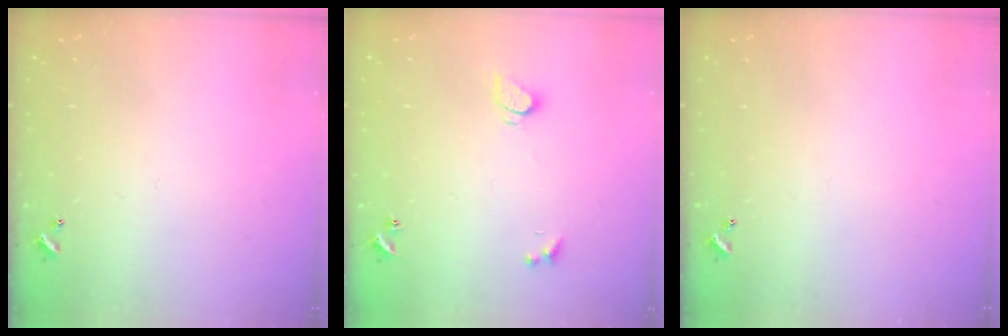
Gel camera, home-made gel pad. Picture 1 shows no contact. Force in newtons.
{"total": 2.9, "press": 2.9, "slide": 0.5}
{"total": 0.0}